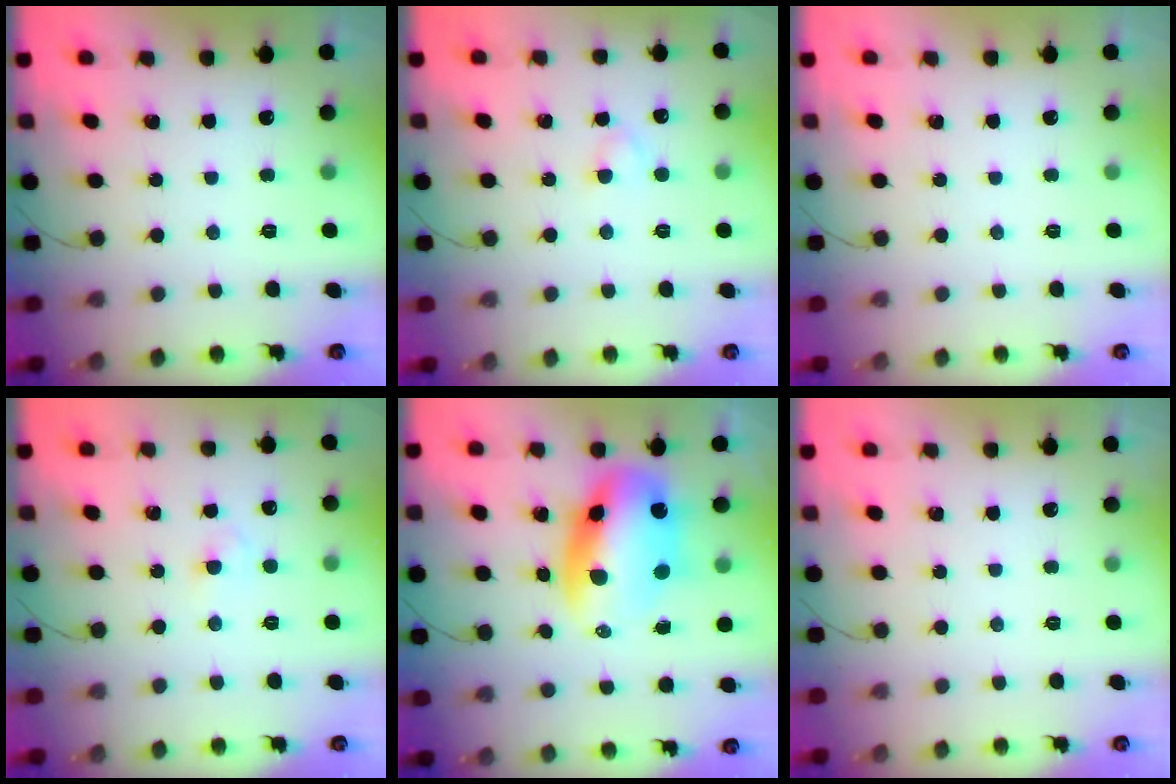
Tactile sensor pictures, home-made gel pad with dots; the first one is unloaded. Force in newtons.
{"total": 2.7, "press": 2.5, "slide": 1.1}
{"total": 0.0}
{"total": 2.5, "press": 2.3, "slide": 1.0}
{"total": 14.3, "press": 13.9, "slide": 3.6}
{"total": 0.0}